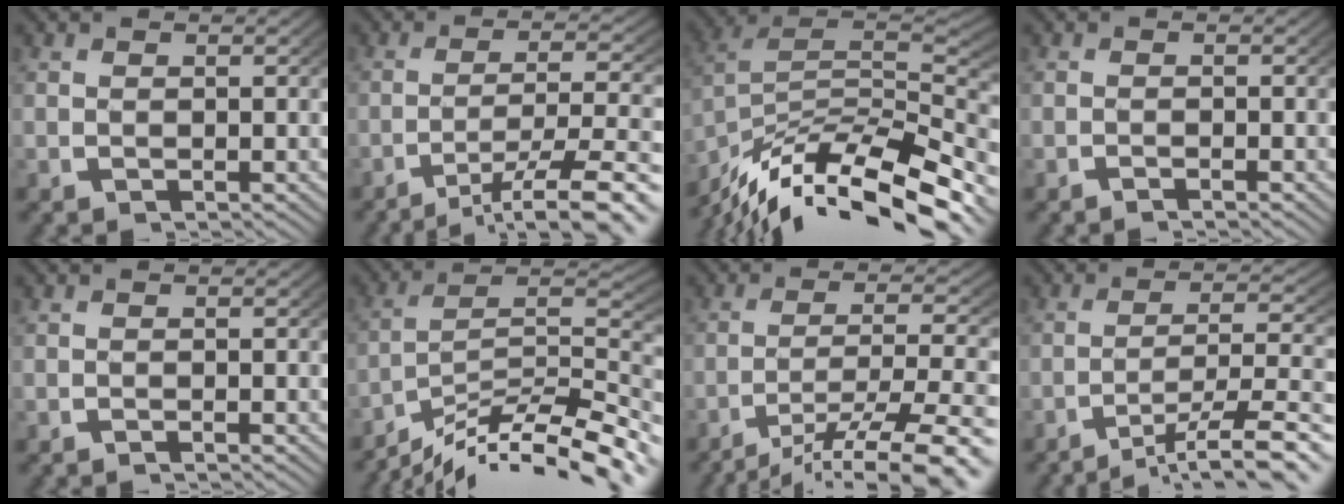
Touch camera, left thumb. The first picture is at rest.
{"total": 8.6, "force": [-4.4, 3.8, 6.3], "torque": [-0.105, -0.029, -0.050]}
{"total": 16.2, "force": [-6.8, 9.8, 11.1], "torque": [-0.177, -0.036, -0.090]}
{"total": 0.8, "force": [-0.7, 0.1, 0.3], "torque": [-0.002, -0.001, -0.016]}
{"total": 0.5, "force": [-0.5, 0.0, 0.2], "torque": [-0.001, 0.000, -0.010]}
{"total": 13.7, "force": [-7.3, 7.5, 8.9], "torque": [-0.140, -0.025, -0.101]}
{"total": 9.2, "force": [-4.9, 4.4, 6.5], "torque": [-0.121, -0.040, -0.055]}
{"total": 7.5, "force": [-3.8, 3.2, 5.7], "torque": [-0.089, -0.022, -0.044]}